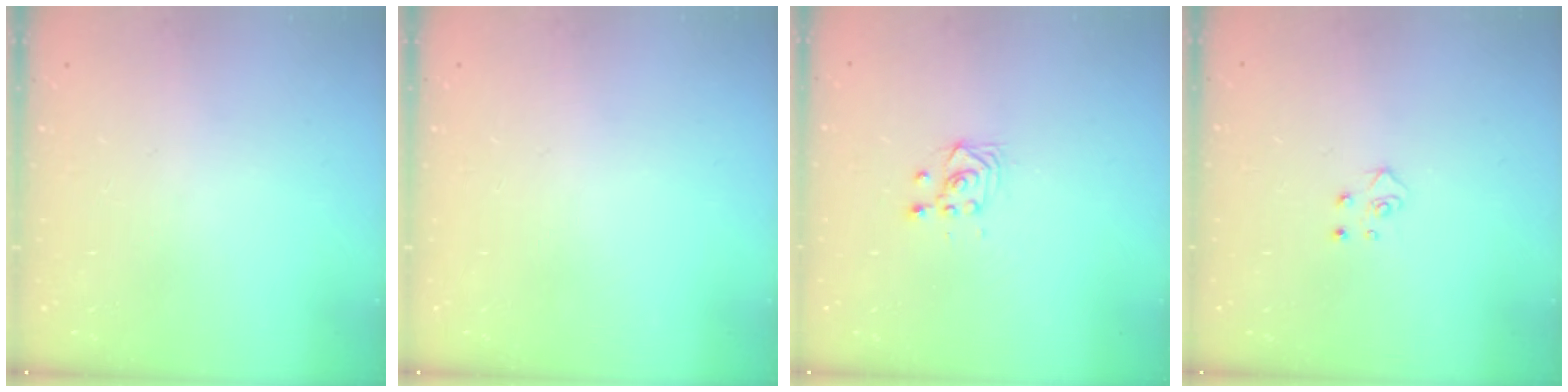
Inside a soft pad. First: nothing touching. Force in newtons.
{"total": 0.0}
{"total": 2.9, "press": 2.9, "slide": 0.6}
{"total": 3.9, "press": 3.9, "slide": 0.4}